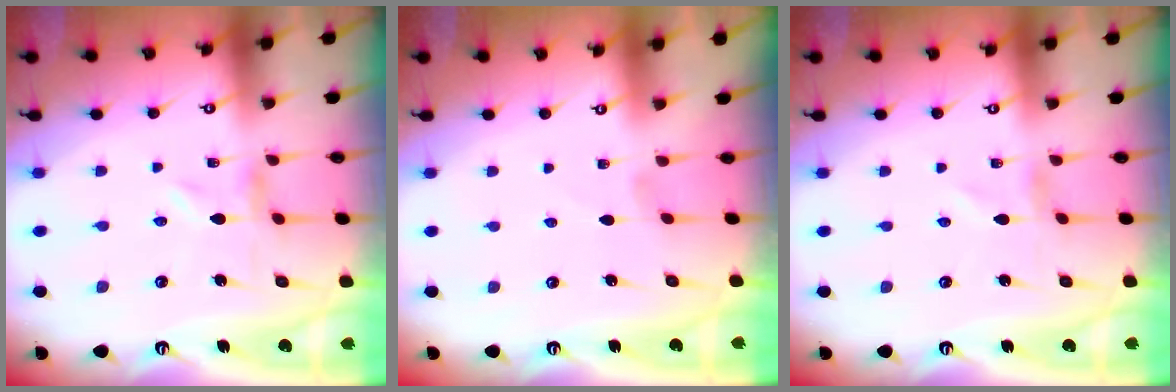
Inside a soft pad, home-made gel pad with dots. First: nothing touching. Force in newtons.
{"total": 0.0}
{"total": 0.8, "press": 0.8, "slide": 0.1}